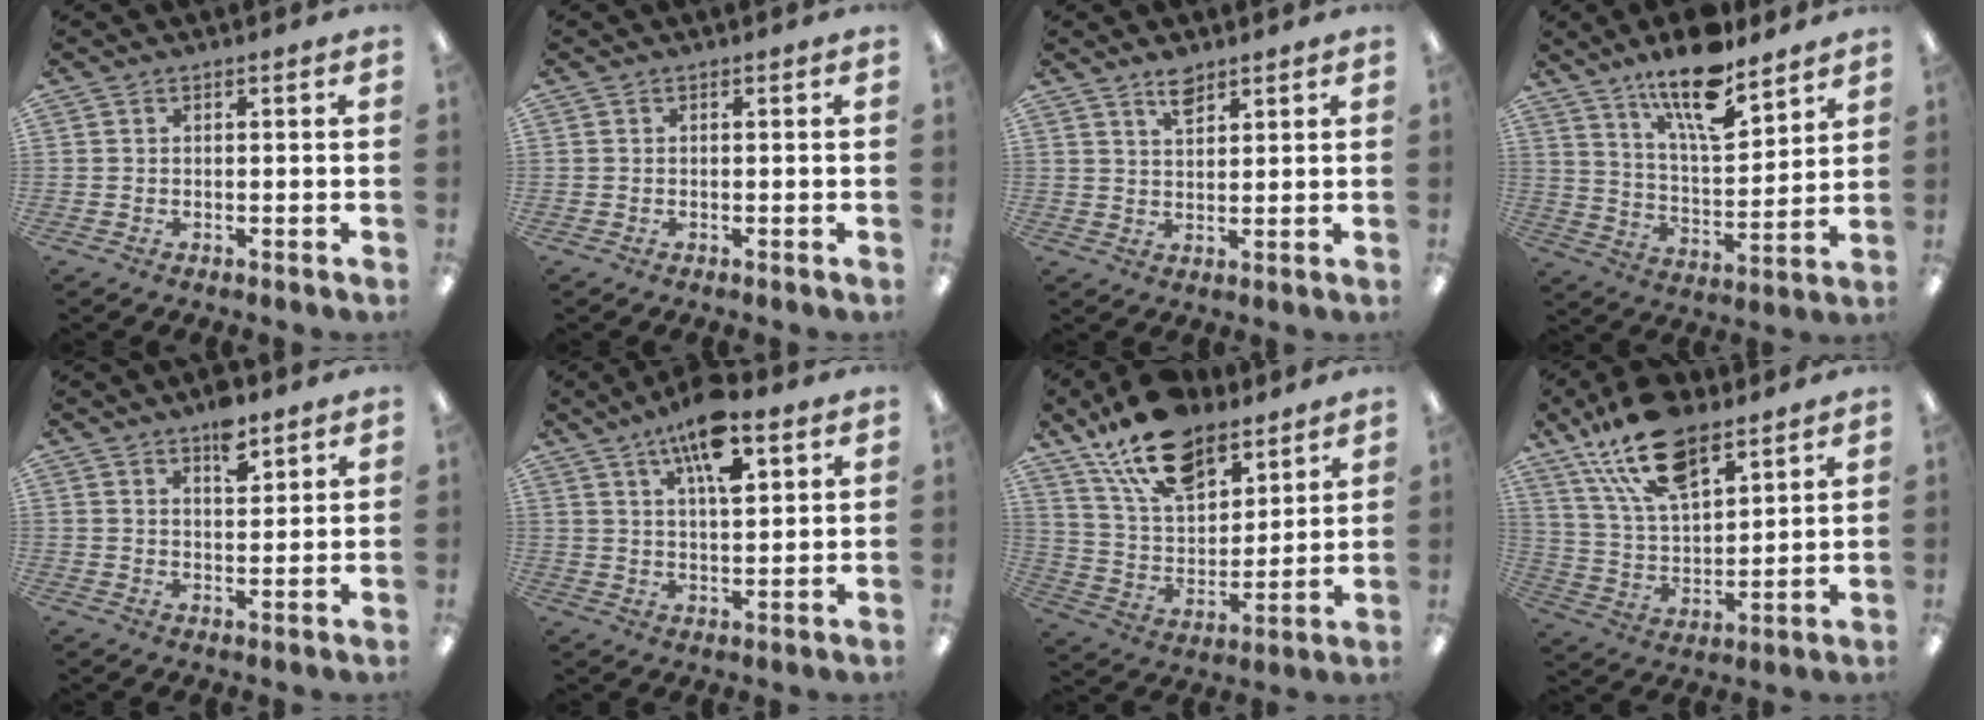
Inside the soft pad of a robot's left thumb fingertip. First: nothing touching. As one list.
[{"total": 0.0}, {"total": 4.7, "force": [3.5, 1.8, 2.5], "torque": [-0.040, -0.010, 0.061]}, {"total": 16.5, "force": [12.2, 4.9, 9.9], "torque": [-0.164, -0.070, 0.203]}, {"total": 6.6, "force": [4.8, 2.8, 3.5], "torque": [-0.040, -0.028, 0.079]}, {"total": 12.6, "force": [7.4, 4.5, 9.1], "torque": [-0.147, -0.027, 0.126]}, {"total": 17.7, "force": [12.8, 8.6, 8.8], "torque": [-0.161, -0.063, 0.233]}, {"total": 19.1, "force": [12.7, 8.7, 11.3], "torque": [-0.214, -0.050, 0.227]}]